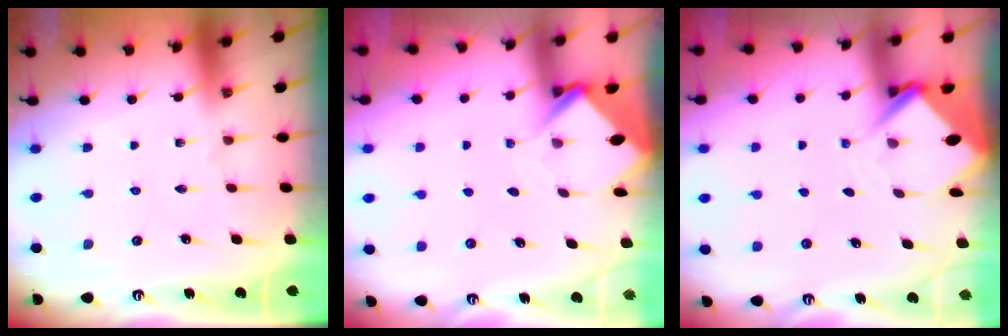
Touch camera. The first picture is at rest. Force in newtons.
{"total": 4.0, "press": 4.0, "slide": 0.2}
{"total": 3.8, "press": 3.8, "slide": 0.2}